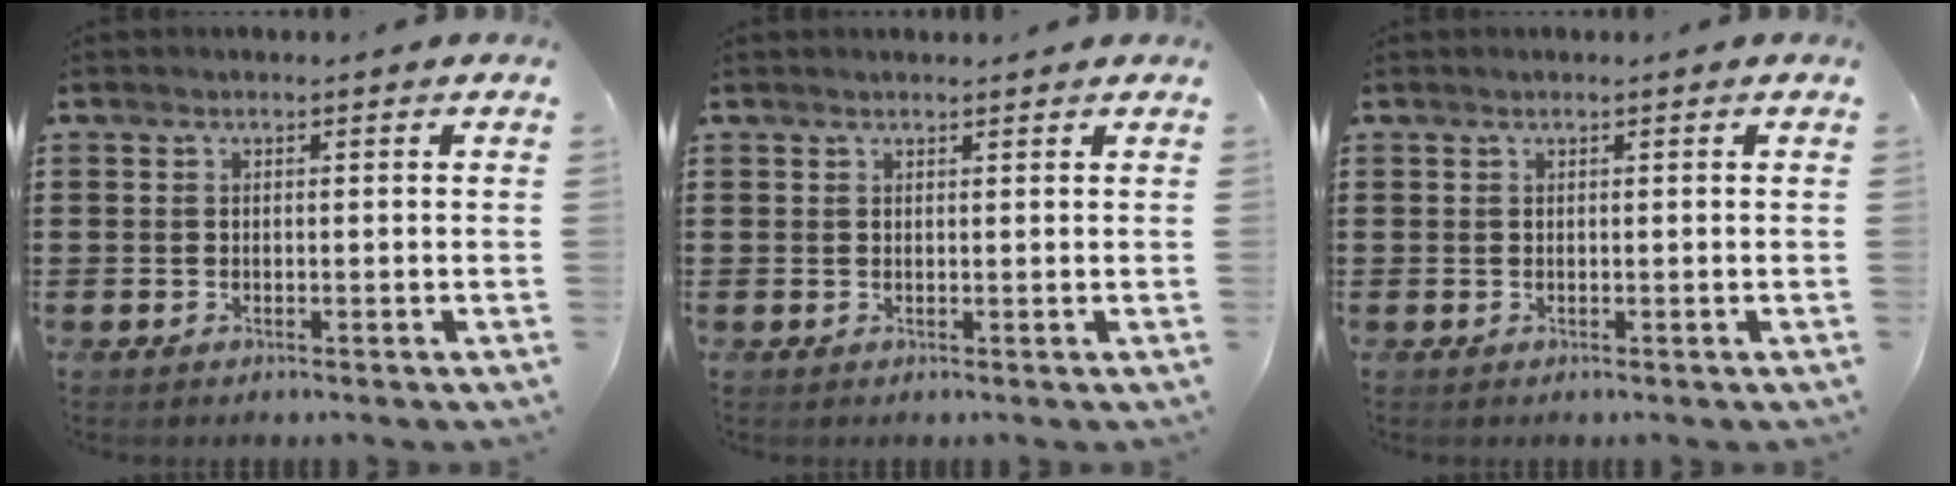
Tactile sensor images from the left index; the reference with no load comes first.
{"total": 0.6, "force": [0.6, 0.0, 0.2], "torque": [-0.005, -0.001, 0.012]}
{"total": 0.0}